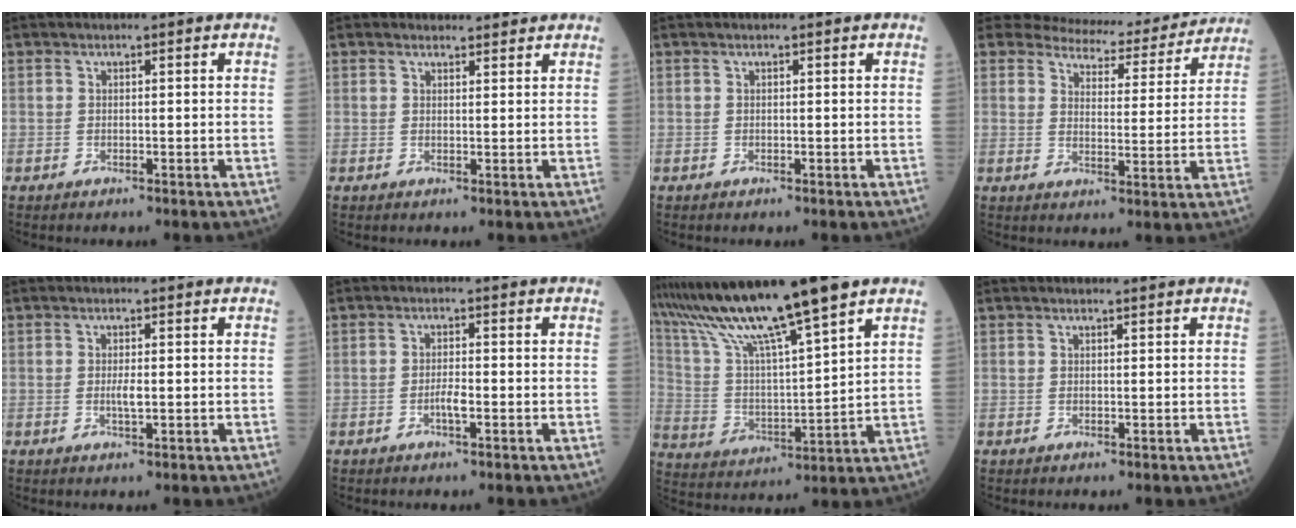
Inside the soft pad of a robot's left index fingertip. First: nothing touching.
{"total": 2.5, "force": [2.3, 0.8, 0.1], "torque": [-0.006, 0.009, 0.032]}
{"total": 0.0}
{"total": 14.0, "force": [13.1, 4.3, 2.6], "torque": [-0.017, -0.009, 0.149]}
{"total": 1.8, "force": [-0.1, 0.3, 1.7], "torque": [-0.037, -0.002, 0.000]}
{"total": 1.9, "force": [-0.8, 0.2, 1.7], "torque": [-0.034, 0.000, -0.013]}
{"total": 16.9, "force": [13.3, -0.3, 10.5], "torque": [-0.196, 0.007, 0.245]}
{"total": 0.8, "force": [0.8, 0.0, 0.2], "torque": [-0.008, 0.005, 0.014]}